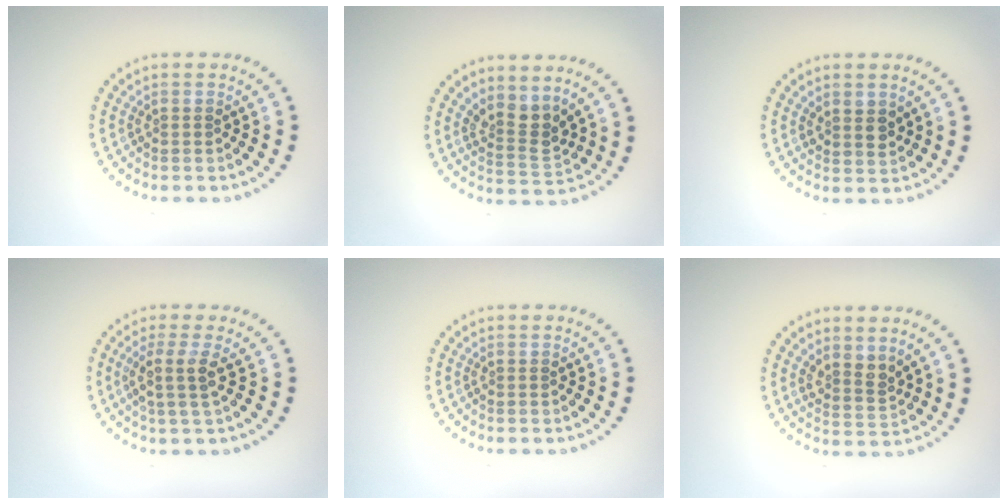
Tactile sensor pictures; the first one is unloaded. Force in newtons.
{"total": 2.8, "press": 1.9, "slide": 2.0}
{"total": 1.7, "press": 1.5, "slide": 0.7}
{"total": 2.5, "press": 1.9, "slide": 1.6}
{"total": 0.0}
{"total": 2.1, "press": 1.6, "slide": 1.2}